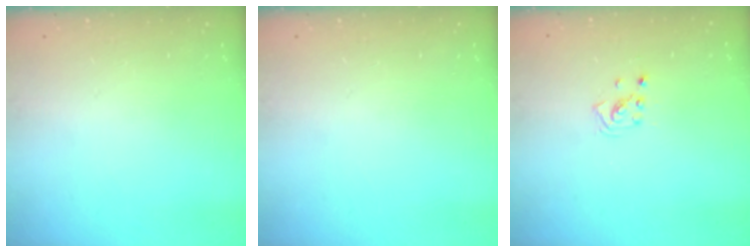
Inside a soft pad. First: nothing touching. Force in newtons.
{"total": 0.0}
{"total": 1.9, "press": 1.9, "slide": 0.1}